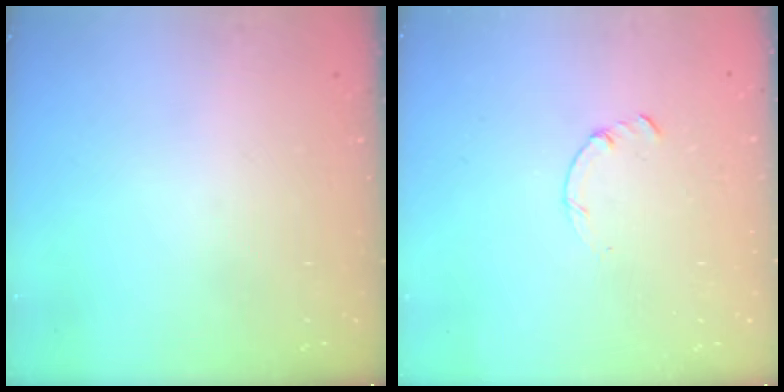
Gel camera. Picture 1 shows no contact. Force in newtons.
{"total": 0.0}